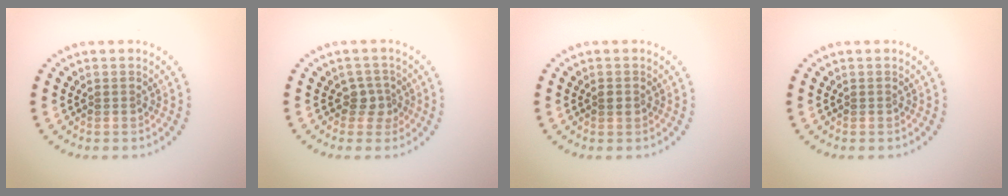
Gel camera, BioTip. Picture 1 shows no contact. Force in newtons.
{"total": 1.8, "press": 1.3, "slide": 1.3}
{"total": 1.1, "press": 1.1, "slide": 0.0}
{"total": 0.0}